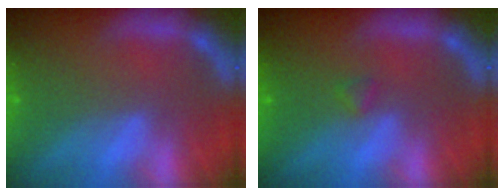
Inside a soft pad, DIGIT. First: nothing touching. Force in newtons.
{"total": 0.9}